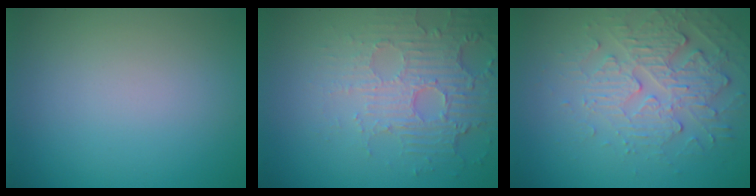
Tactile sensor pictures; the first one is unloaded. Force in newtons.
{"total": 5.5, "press": 3.7, "slide": 4.0}
{"total": 3.9, "press": 3.5, "slide": 1.8}